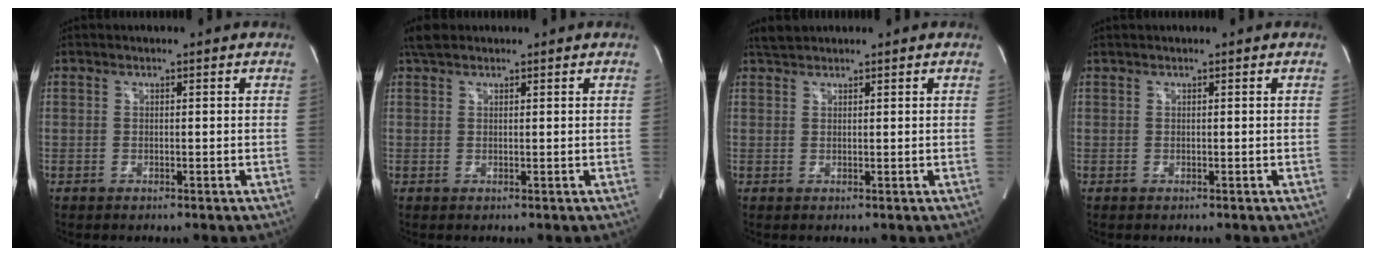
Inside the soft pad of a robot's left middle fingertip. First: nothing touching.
{"total": 2.4, "force": [2.0, 1.0, 1.0], "torque": [-0.023, 0.017, 0.035]}
{"total": 1.9, "force": [1.8, 0.3, 0.3], "torque": [-0.014, 0.012, 0.037]}
{"total": 0.6, "force": [0.6, 0.0, 0.3], "torque": [-0.010, 0.017, 0.016]}